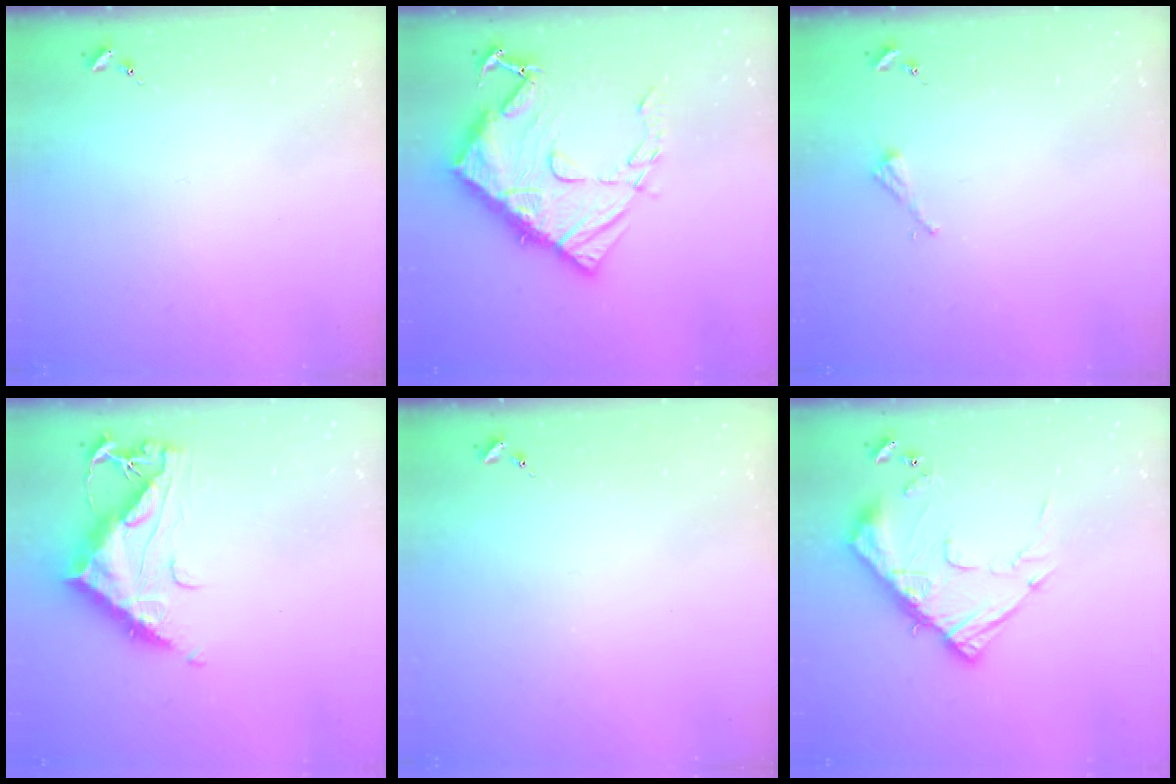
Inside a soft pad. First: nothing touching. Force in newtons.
{"total": 22.1, "press": 22.0, "slide": 2.0}
{"total": 2.2, "press": 2.2, "slide": 0.2}
{"total": 13.4, "press": 13.4, "slide": 1.2}
{"total": 0.0}
{"total": 14.2, "press": 14.2, "slide": 1.2}